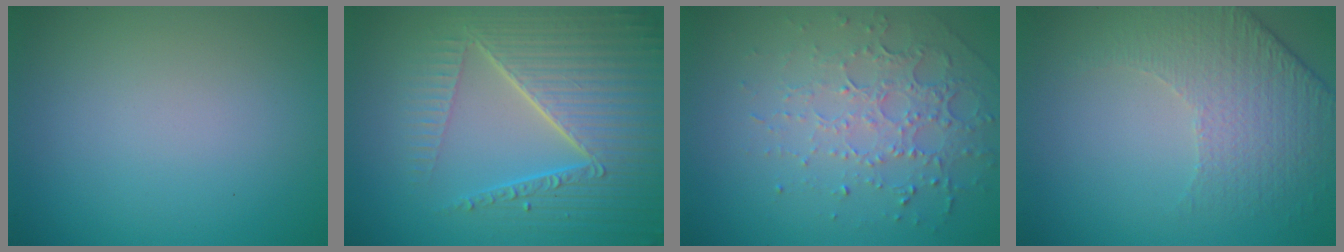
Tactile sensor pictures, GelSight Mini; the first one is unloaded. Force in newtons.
{"total": 8.2, "press": 5.9, "slide": 5.6}
{"total": 4.5, "press": 3.1, "slide": 3.2}
{"total": 4.7, "press": 3.4, "slide": 3.2}